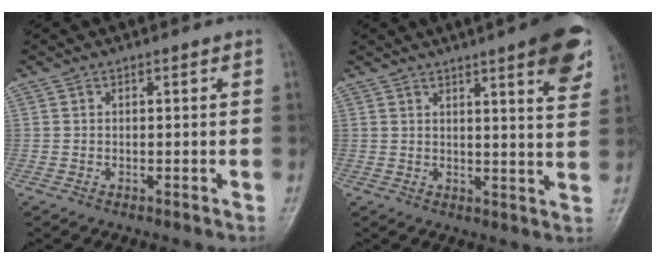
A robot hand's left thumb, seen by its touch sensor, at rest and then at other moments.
{"total": 11.7, "force": [6.6, 2.1, 9.5], "torque": [-0.100, -0.027, 0.080]}